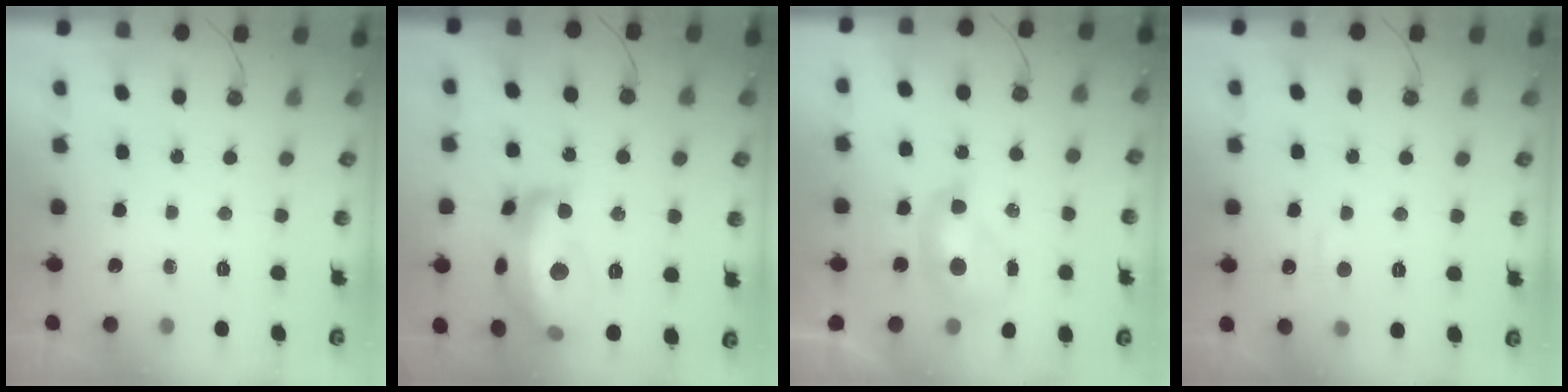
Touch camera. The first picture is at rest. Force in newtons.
{"total": 15.2, "press": 15.1, "slide": 1.3}
{"total": 2.1, "press": 2.1, "slide": 0.2}
{"total": 2.0, "press": 1.9, "slide": 0.5}